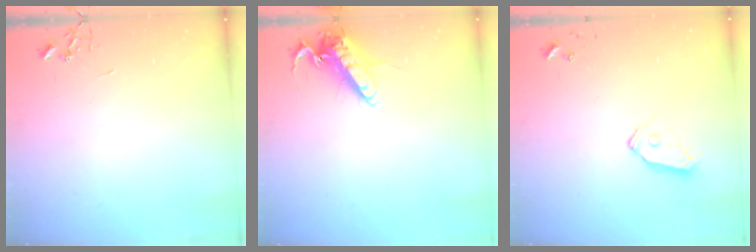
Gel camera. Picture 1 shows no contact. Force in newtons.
{"total": 12.8, "press": 12.6, "slide": 2.4}
{"total": 8.1, "press": 8.1, "slide": 0.7}